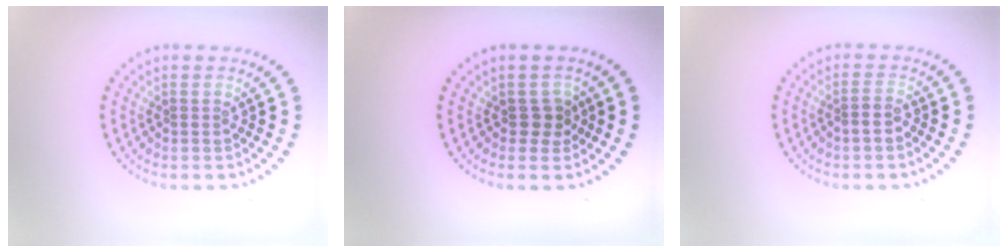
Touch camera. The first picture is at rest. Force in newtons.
{"total": 1.5, "press": 1.3, "slide": 0.8}
{"total": 1.5, "press": 1.3, "slide": 0.8}